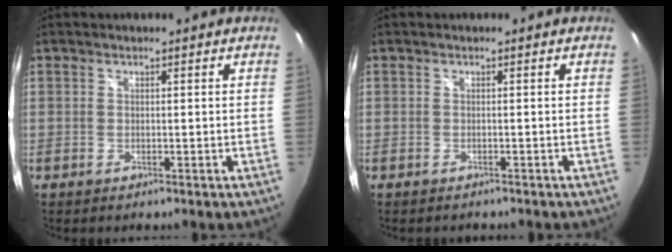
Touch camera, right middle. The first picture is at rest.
{"total": 1.5, "force": [-1.4, 0.6, 0.4], "torque": [-0.013, -0.008, -0.019]}